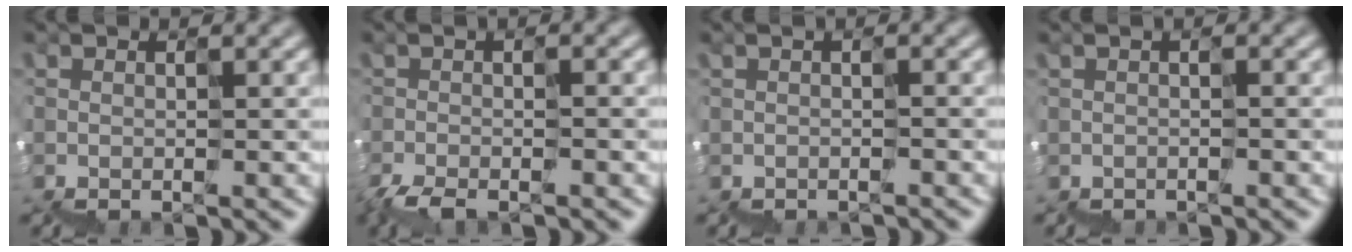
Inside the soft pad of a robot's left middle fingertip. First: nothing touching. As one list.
[{"total": 1.8, "force": [-1.8, 0.0, 0.4], "torque": [-0.011, 0.003, -0.036]}, {"total": 1.5, "force": [-1.5, 0.2, 0.3], "torque": [0.006, 0.002, -0.011]}, {"total": 0.9, "force": [-0.7, -0.2, -0.5], "torque": [0.012, -0.002, -0.008]}]